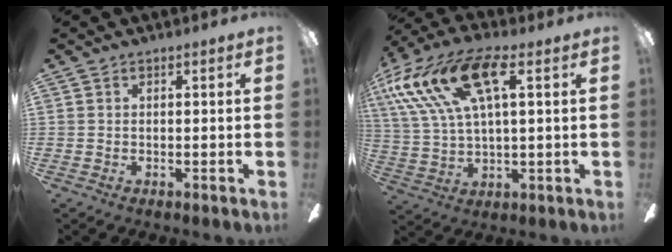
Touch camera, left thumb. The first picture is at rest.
{"total": 18.6, "force": [7.6, 8.2, 14.8], "torque": [-0.318, -0.010, 0.131]}